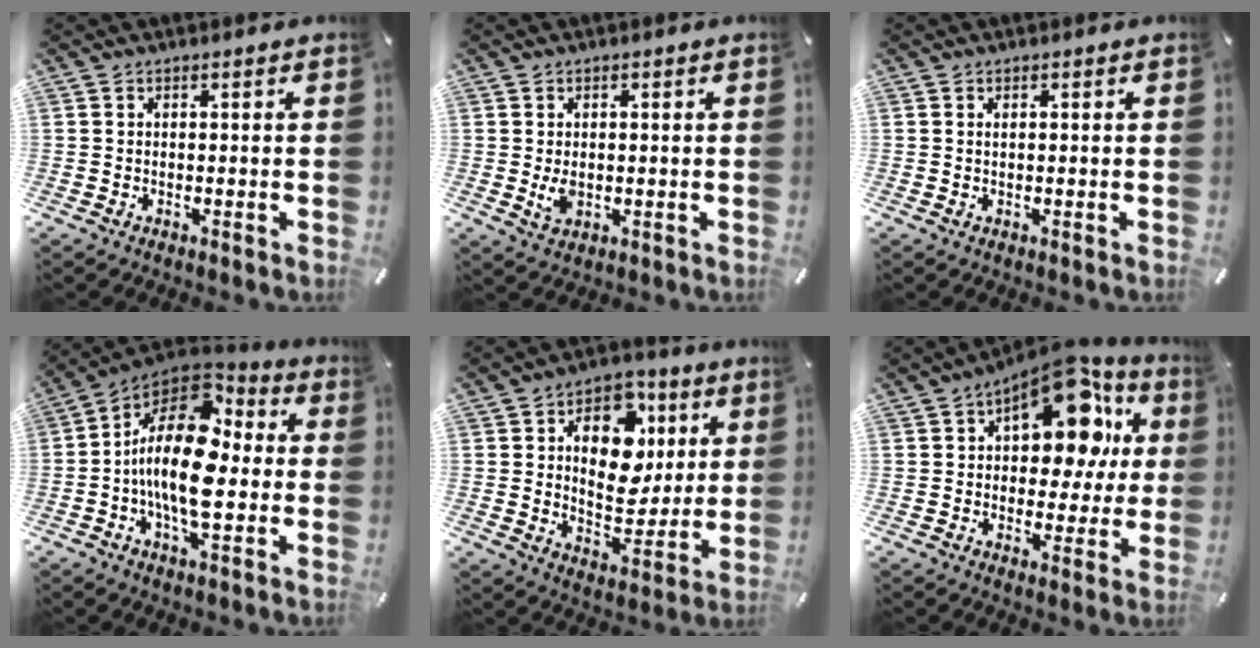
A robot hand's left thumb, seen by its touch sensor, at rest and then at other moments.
{"total": 3.4, "force": [-0.2, 2.4, 2.4], "torque": [-0.050, -0.006, -0.006]}
{"total": 0.6, "force": [0.2, 0.2, 0.6], "torque": [-0.012, -0.001, 0.003]}
{"total": 18.8, "force": [-1.3, 9.8, 15.9], "torque": [-0.304, -0.007, -0.025]}
{"total": 15.1, "force": [4.2, 10.9, 9.5], "torque": [-0.132, -0.008, 0.075]}
{"total": 18.7, "force": [8.4, 10.8, 12.7], "torque": [-0.168, -0.054, 0.141]}